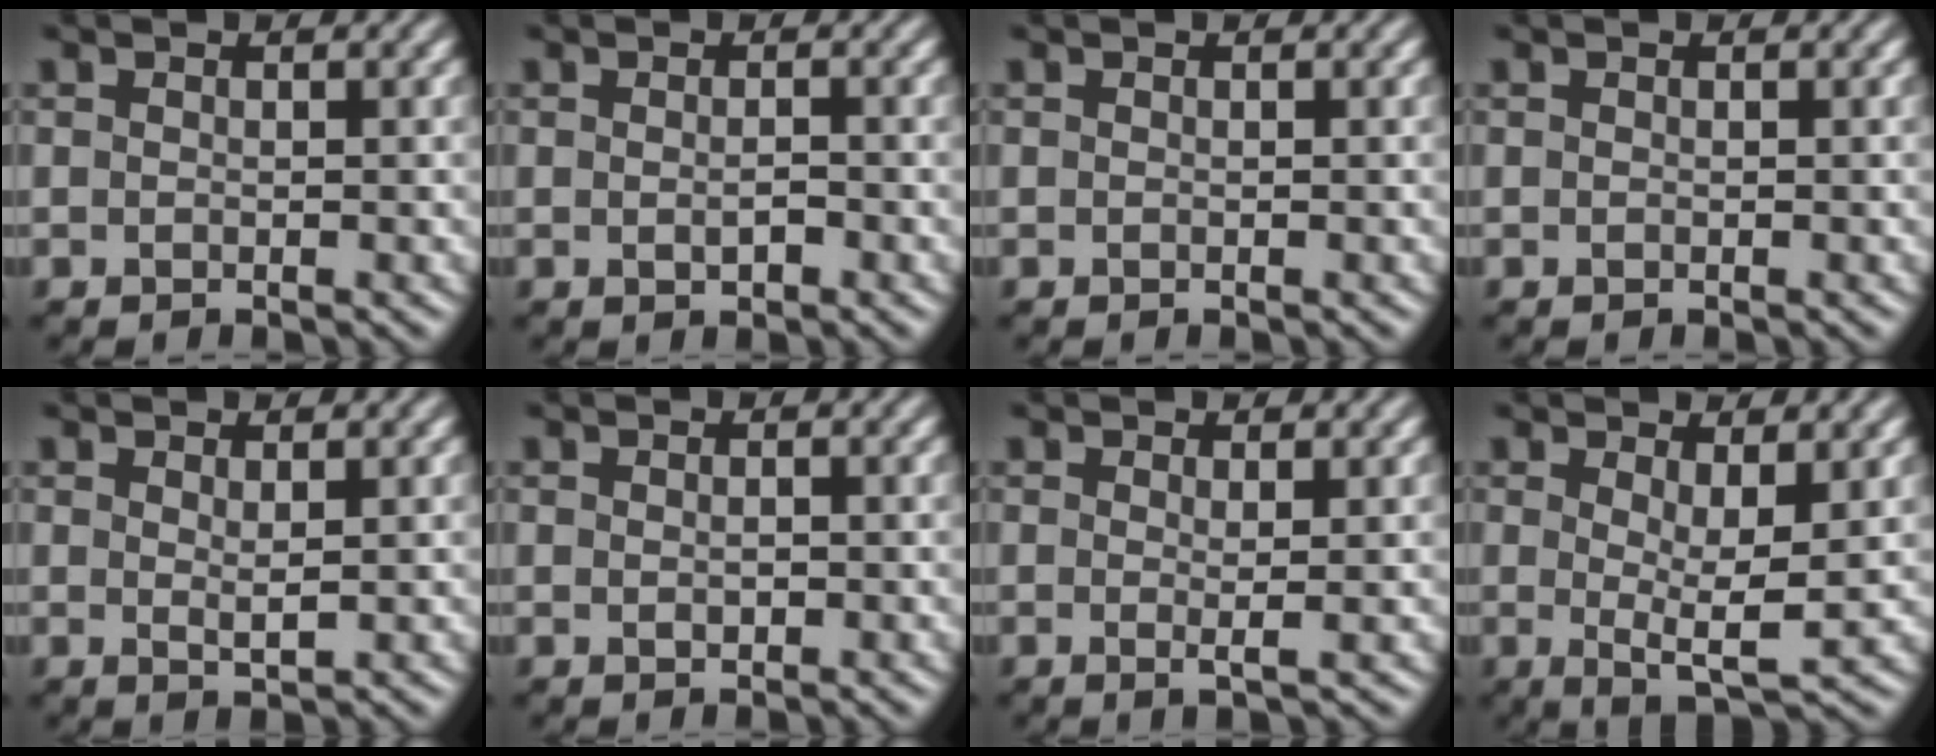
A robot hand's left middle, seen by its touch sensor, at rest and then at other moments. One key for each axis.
{"total": 1.1, "fx": -0.7, "fy": 0.2, "fz": 0.8, "tx": -0.020, "ty": -0.005, "tz": -0.009}
{"total": 0.0}
{"total": 0.0}
{"total": 1.0, "fx": 0.4, "fy": -0.3, "fz": 0.9, "tx": -0.020, "ty": -0.002, "tz": 0.009}
{"total": 0.6, "fx": -0.3, "fy": 0.2, "fz": 0.5, "tx": -0.011, "ty": -0.001, "tz": -0.001}
{"total": 1.0, "fx": -0.1, "fy": -0.5, "fz": 0.8, "tx": -0.021, "ty": -0.002, "tz": -0.001}
{"total": 3.1, "fx": 0.4, "fy": 0.1, "fz": 3.0, "tx": -0.055, "ty": -0.012, "tz": 0.007}